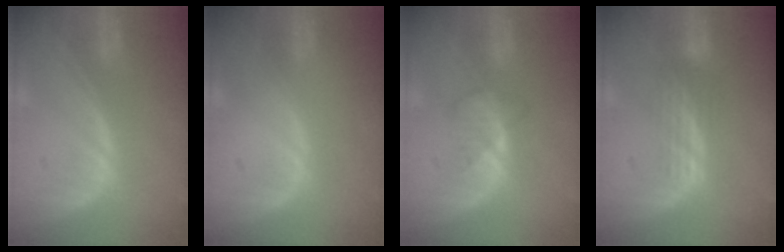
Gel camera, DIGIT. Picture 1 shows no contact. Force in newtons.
{"total": 0.0}
{"total": 3.0, "press": 2.8, "slide": 1.1}
{"total": 3.6, "press": 3.1, "slide": 1.9}